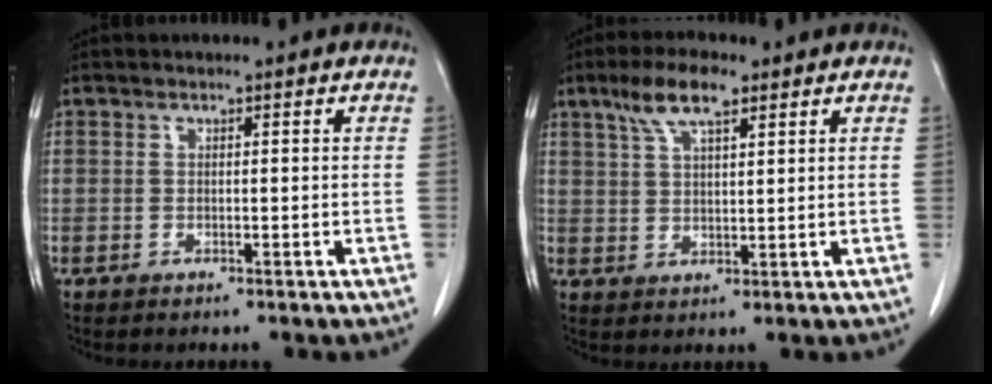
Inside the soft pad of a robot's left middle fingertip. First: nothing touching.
{"total": 6.7, "force": [4.3, 1.7, 4.9], "torque": [-0.103, 0.014, 0.082]}